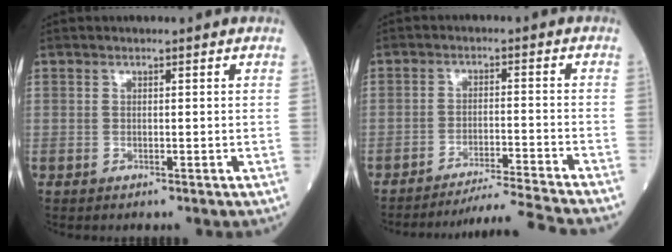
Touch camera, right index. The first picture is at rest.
{"total": 10.3, "force": [-9.6, -3.3, 1.6], "torque": [-0.013, -0.015, -0.153]}